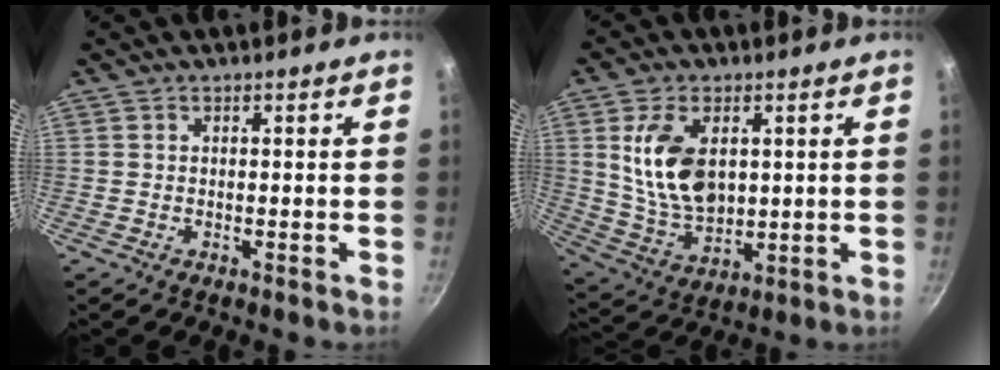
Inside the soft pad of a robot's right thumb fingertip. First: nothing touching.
{"total": 13.6, "force": [2.9, 8.4, 10.3], "torque": [-0.174, -0.022, 0.068]}